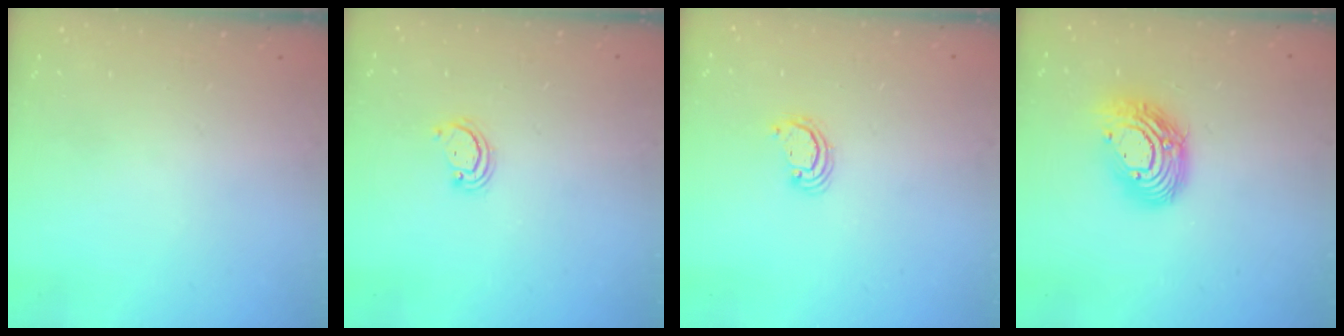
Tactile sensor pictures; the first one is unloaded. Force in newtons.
{"total": 2.6, "press": 2.6, "slide": 0.3}
{"total": 2.4, "press": 2.4, "slide": 0.3}
{"total": 13.7, "press": 13.7, "slide": 1.2}